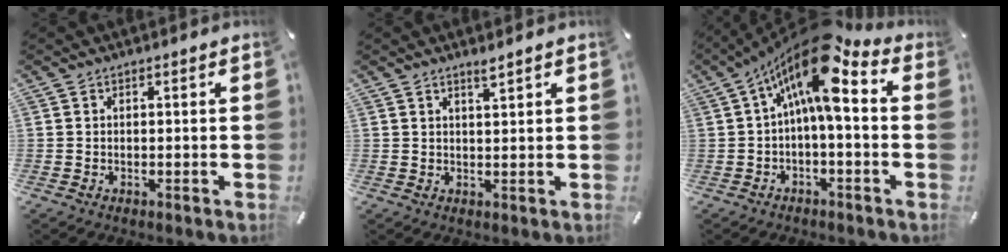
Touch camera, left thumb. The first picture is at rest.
{"total": 2.2, "force": [1.8, 0.1, 1.2], "torque": [-0.026, -0.004, 0.033]}
{"total": 14.0, "force": [4.6, 5.1, 12.1], "torque": [-0.227, -0.027, 0.071]}